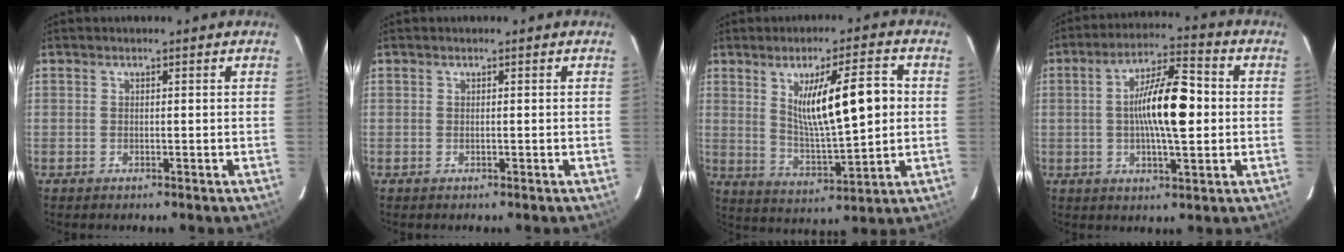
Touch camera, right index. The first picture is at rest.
{"total": 0.0}
{"total": 12.8, "force": [2.5, 1.9, 12.4], "torque": [-0.203, 0.001, 0.050]}
{"total": 11.9, "force": [0.3, 2.5, 11.6], "torque": [-0.207, 0.018, 0.001]}